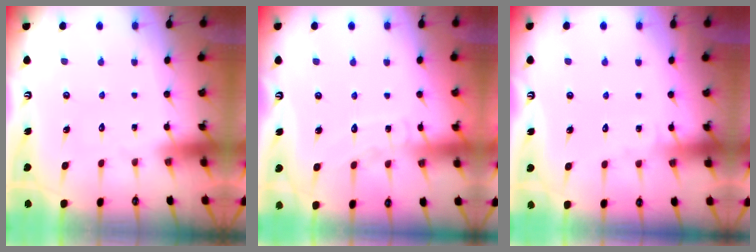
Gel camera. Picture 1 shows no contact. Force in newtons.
{"total": 6.5, "press": 6.5, "slide": 0.6}
{"total": 3.6, "press": 3.6, "slide": 0.2}